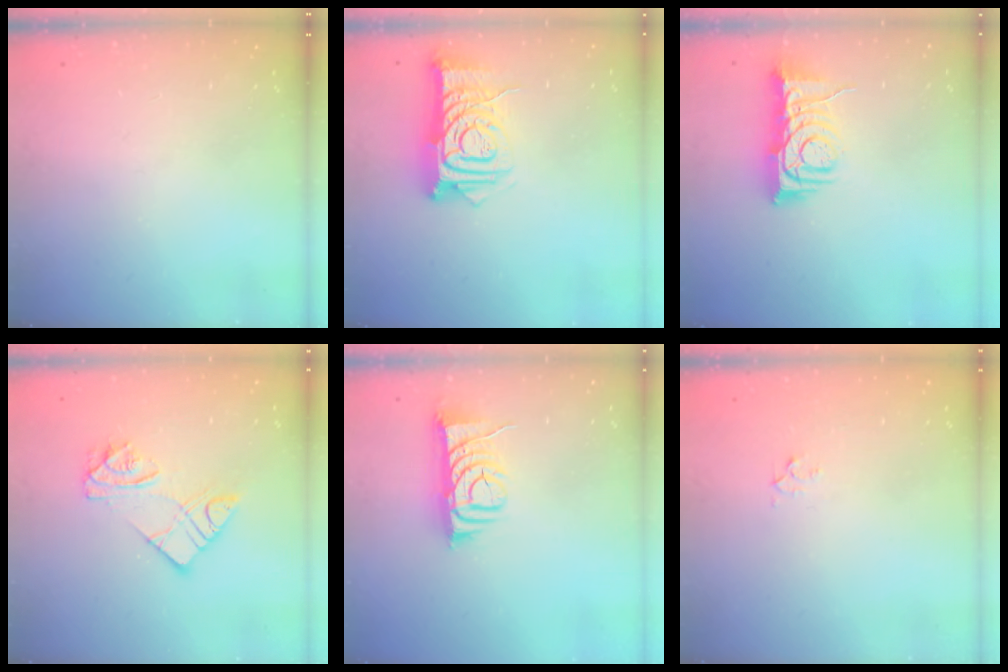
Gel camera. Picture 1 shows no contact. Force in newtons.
{"total": 11.6, "press": 11.6, "slide": 1.1}
{"total": 8.8, "press": 8.8, "slide": 0.4}
{"total": 10.9, "press": 10.8, "slide": 0.9}
{"total": 8.3, "press": 8.2, "slide": 0.8}
{"total": 2.3, "press": 2.3, "slide": 0.2}